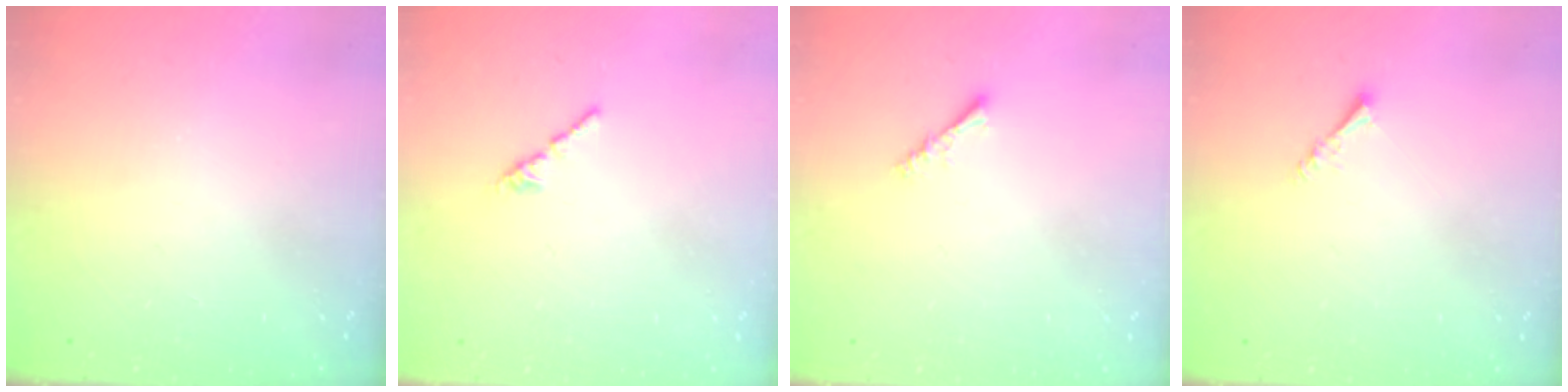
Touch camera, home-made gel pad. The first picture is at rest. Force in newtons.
{"total": 1.3, "press": 1.2, "slide": 0.4}
{"total": 2.3, "press": 2.3, "slide": 0.4}
{"total": 1.6, "press": 1.6, "slide": 0.3}